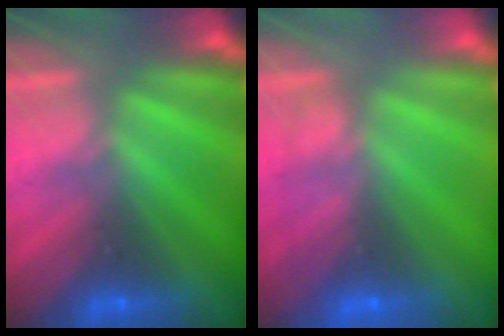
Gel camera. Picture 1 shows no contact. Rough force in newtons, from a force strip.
{"total": 2.0}